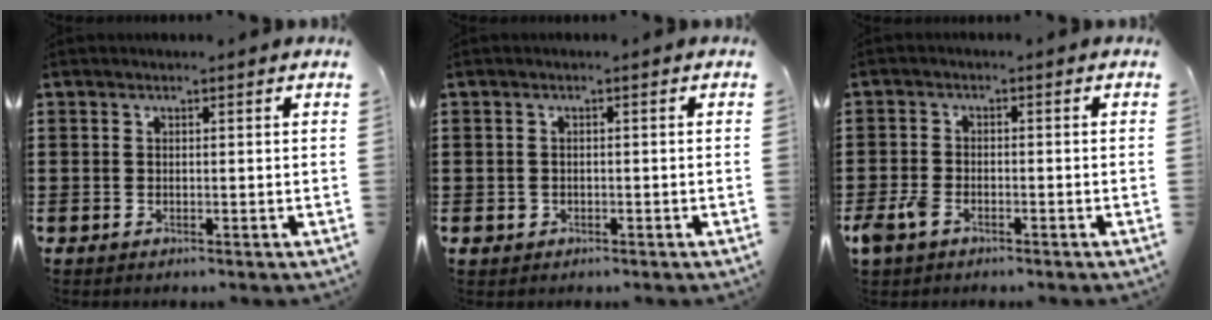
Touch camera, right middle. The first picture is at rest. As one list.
[{"total": 0.9, "force": [-0.3, 0.9, 0.2], "torque": [-0.008, 0.005, -0.009]}, {"total": 3.0, "force": [-1.9, 1.6, 1.6], "torque": [-0.058, -0.006, -0.045]}]